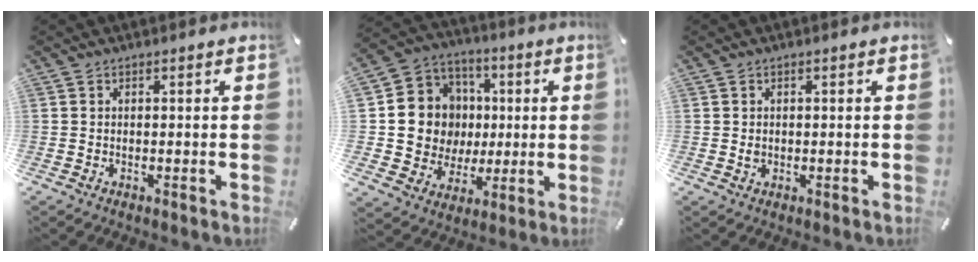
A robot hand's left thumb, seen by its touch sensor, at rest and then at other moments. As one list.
[{"total": 14.1, "force": [0.8, 13.7, 3.2], "torque": [-0.048, -0.007, 0.031]}, {"total": 1.1, "force": [0.1, 0.9, 0.5], "torque": [-0.003, 0.001, -0.001]}]